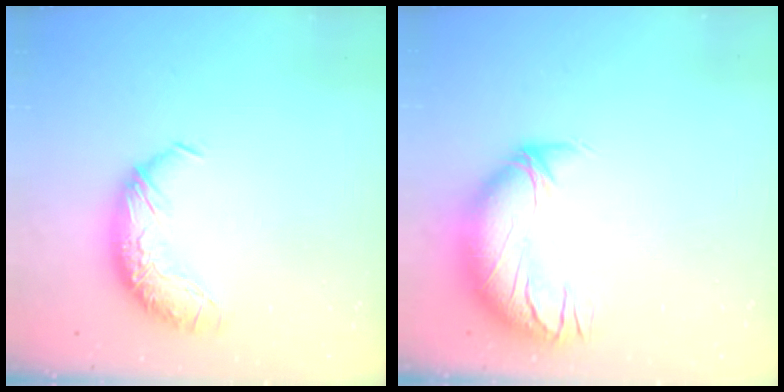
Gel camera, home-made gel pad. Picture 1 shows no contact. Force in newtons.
{"total": 2.4, "press": 1.1, "slide": 2.1}